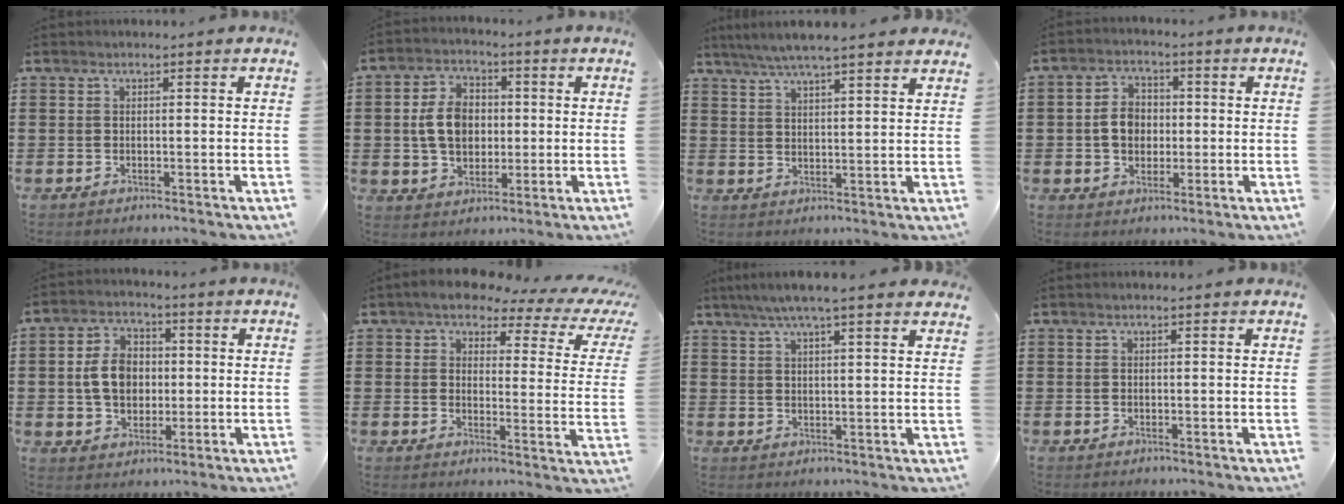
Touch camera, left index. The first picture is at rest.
{"total": 7.6, "force": [0.2, 5.4, 5.4], "torque": [-0.124, 0.008, -0.003]}
{"total": 5.1, "force": [4.5, 0.1, 2.4], "torque": [-0.060, -0.014, 0.080]}
{"total": 5.4, "force": [-0.2, 4.2, 3.4], "torque": [-0.074, 0.007, -0.011]}
{"total": 7.3, "force": [0.1, 5.4, 4.9], "torque": [-0.110, 0.009, -0.004]}
{"total": 5.1, "force": [4.0, 1.7, 2.7], "torque": [-0.069, -0.016, 0.064]}
{"total": 5.4, "force": [4.4, 0.1, 3.1], "torque": [-0.071, -0.008, 0.078]}
{"total": 0.6, "force": [0.4, 0.0, 0.5], "torque": [-0.009, 0.000, 0.008]}